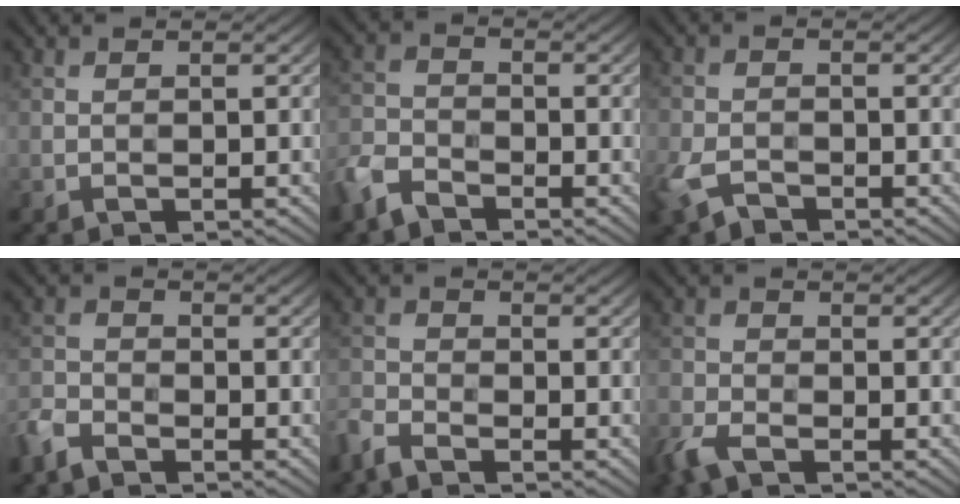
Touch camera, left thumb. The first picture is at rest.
{"total": 5.6, "force": [-4.1, 2.8, 2.6], "torque": [-0.066, -0.010, -0.095]}
{"total": 4.9, "force": [-3.1, 2.6, 2.8], "torque": [-0.067, -0.011, -0.065]}
{"total": 4.0, "force": [-3.1, 1.9, 1.6], "torque": [-0.046, -0.012, -0.071]}
{"total": 3.8, "force": [-3.3, 1.1, 1.5], "torque": [-0.045, -0.014, -0.068]}
{"total": 4.3, "force": [-3.2, 1.7, 2.3], "torque": [-0.061, -0.014, -0.070]}